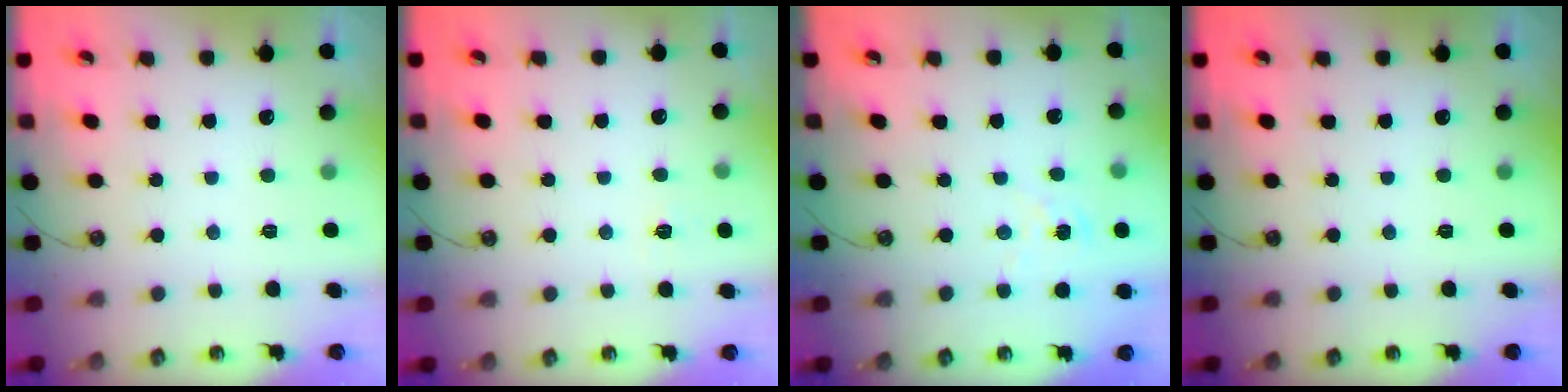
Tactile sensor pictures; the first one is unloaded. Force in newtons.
{"total": 3.9, "press": 3.8, "slide": 0.5}
{"total": 1.6, "press": 1.6, "slide": 0.2}
{"total": 0.0}